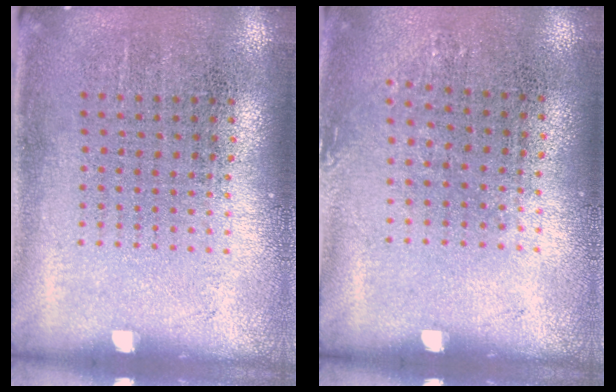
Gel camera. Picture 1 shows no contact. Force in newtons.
{"total": 0.8, "press": 0.7, "slide": 0.5}